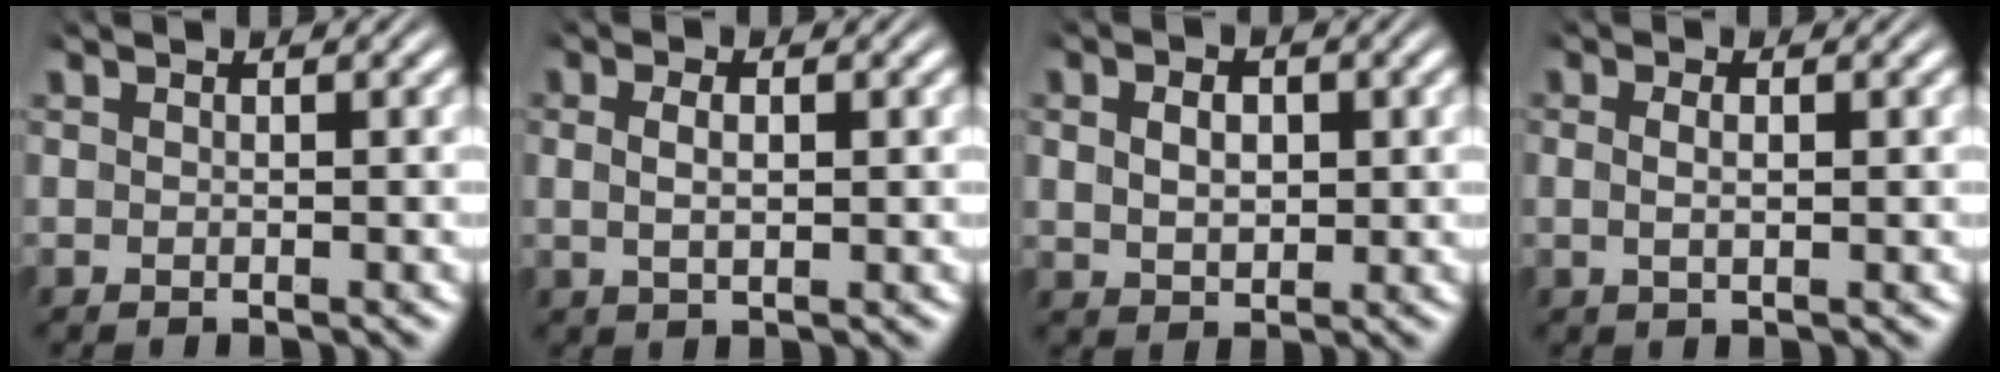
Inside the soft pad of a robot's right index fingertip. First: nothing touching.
{"total": 2.2, "force": [0.3, 0.9, 1.9], "torque": [-0.035, -0.006, 0.012]}
{"total": 2.9, "force": [0.7, 2.0, 2.1], "torque": [-0.031, -0.008, 0.022]}
{"total": 1.6, "force": [0.2, 0.4, 1.5], "torque": [-0.030, -0.007, 0.009]}